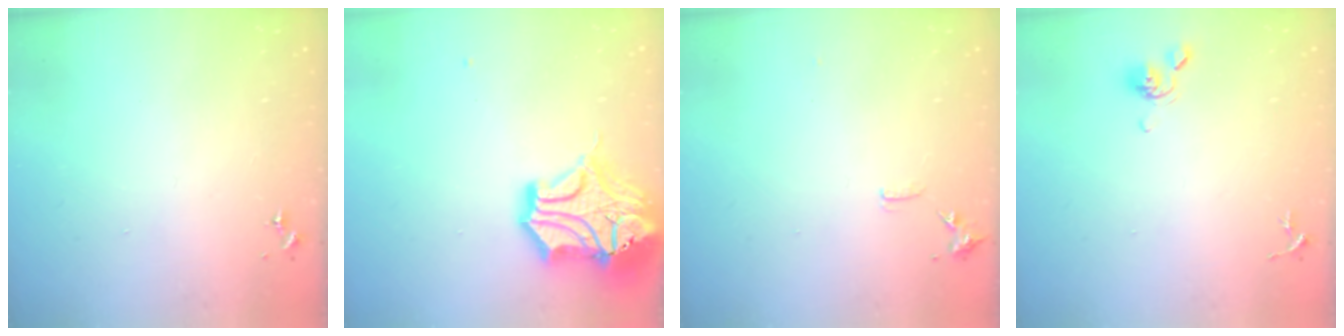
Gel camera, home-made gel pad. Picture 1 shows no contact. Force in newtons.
{"total": 18.3, "press": 18.2, "slide": 2.4}
{"total": 6.8, "press": 6.7, "slide": 0.9}
{"total": 6.2, "press": 6.0, "slide": 1.5}